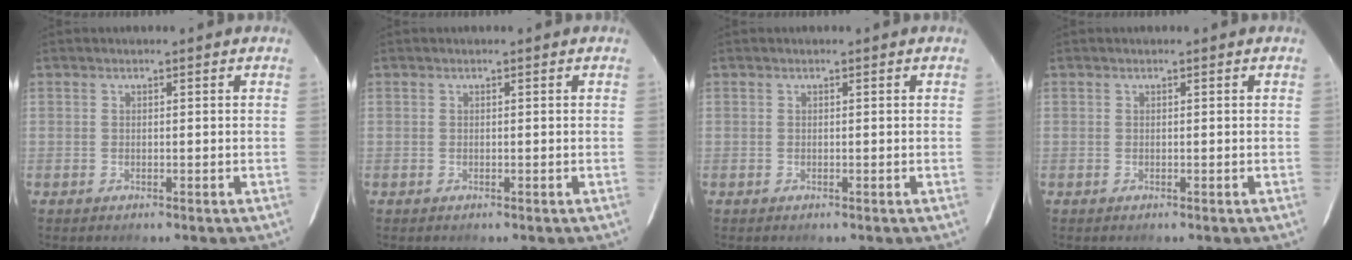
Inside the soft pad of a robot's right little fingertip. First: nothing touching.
{"total": 0.0}
{"total": 0.0}
{"total": 0.0}